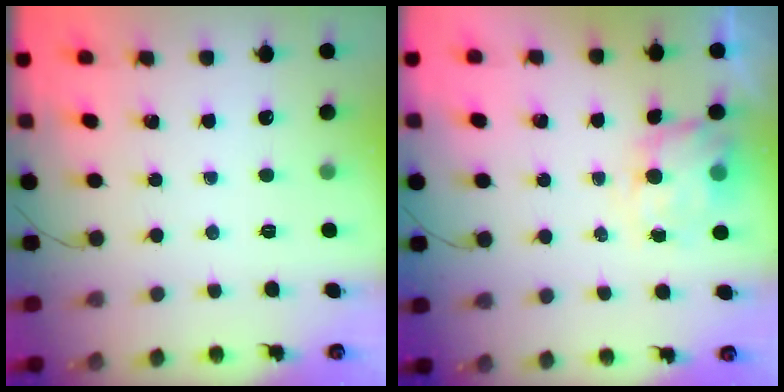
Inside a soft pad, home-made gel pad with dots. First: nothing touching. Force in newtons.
{"total": 5.1, "press": 5.0, "slide": 1.3}